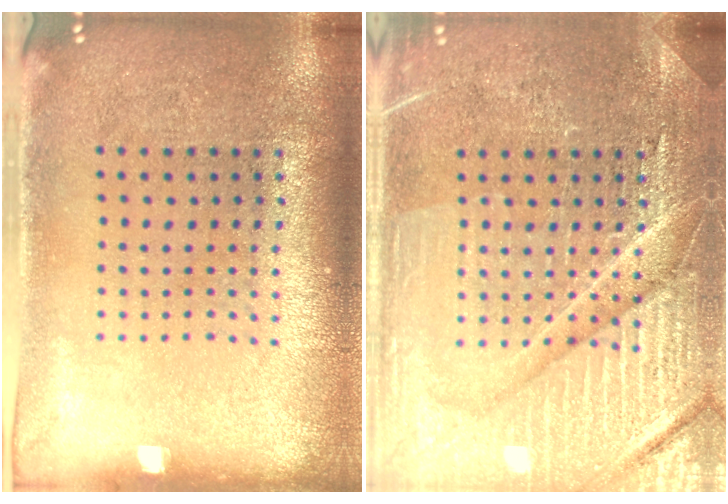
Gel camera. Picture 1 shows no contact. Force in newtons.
{"total": 7.4, "press": 7.3, "slide": 1.1}